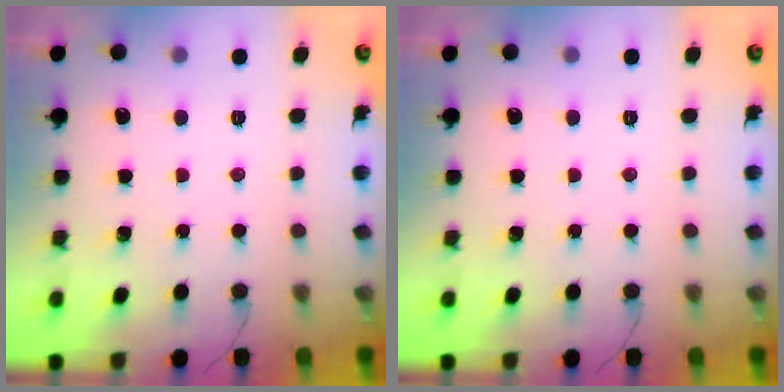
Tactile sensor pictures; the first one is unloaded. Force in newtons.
{"total": 0.0}